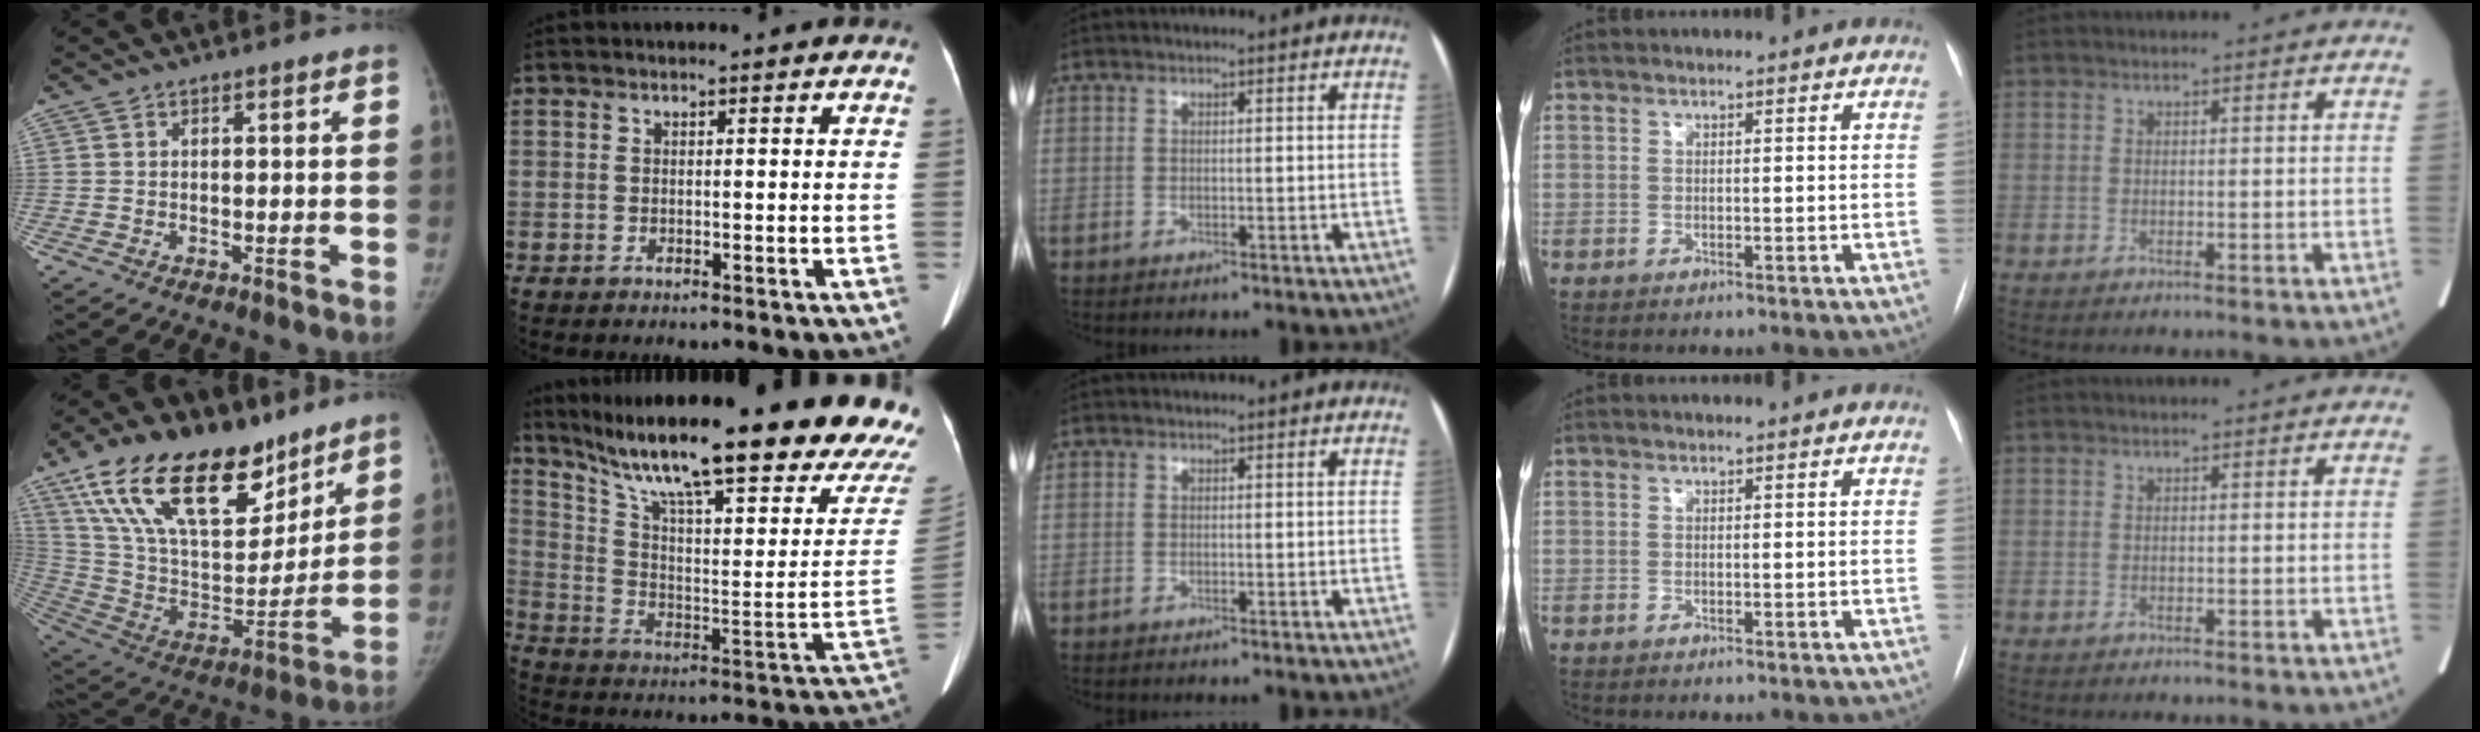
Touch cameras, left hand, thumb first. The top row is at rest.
{"thumb": {"total": 30.3, "force": [19.0, 14.8, 18.3], "torque": [-0.284, -0.037, 0.328]}, "index": {"total": 30.6, "force": [23.7, 2.4, 19.2], "torque": [-0.322, -0.059, 0.330]}}